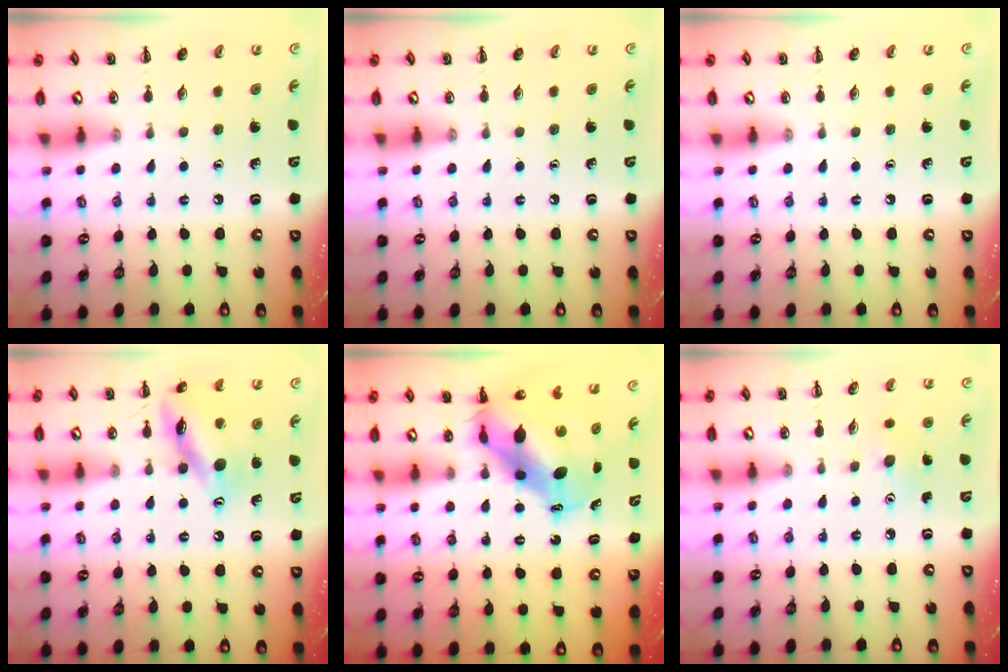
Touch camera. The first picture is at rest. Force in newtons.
{"total": 0.0}
{"total": 0.0}
{"total": 14.0, "press": 13.9, "slide": 1.5}
{"total": 9.7, "press": 9.3, "slide": 2.8}
{"total": 4.6, "press": 4.4, "slide": 1.2}